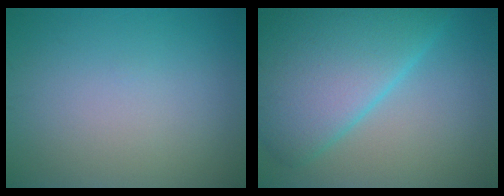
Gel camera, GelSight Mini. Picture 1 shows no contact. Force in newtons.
{"total": 10.3, "press": 10.3, "slide": 0.2}